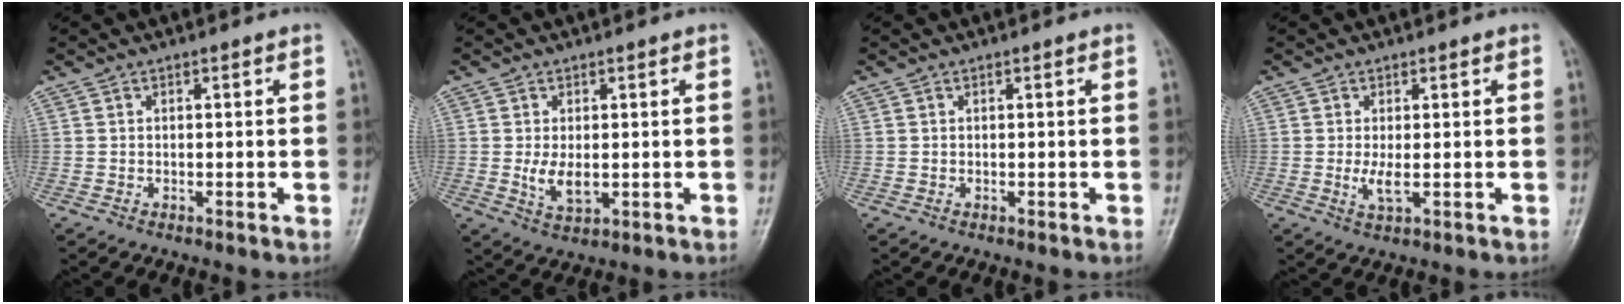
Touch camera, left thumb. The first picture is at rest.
{"total": 4.7, "force": [-0.2, 2.5, 4.0], "torque": [-0.069, -0.010, 0.002]}
{"total": 0.0}
{"total": 2.8, "force": [-0.1, 0.8, 2.7], "torque": [-0.062, -0.010, 0.001]}